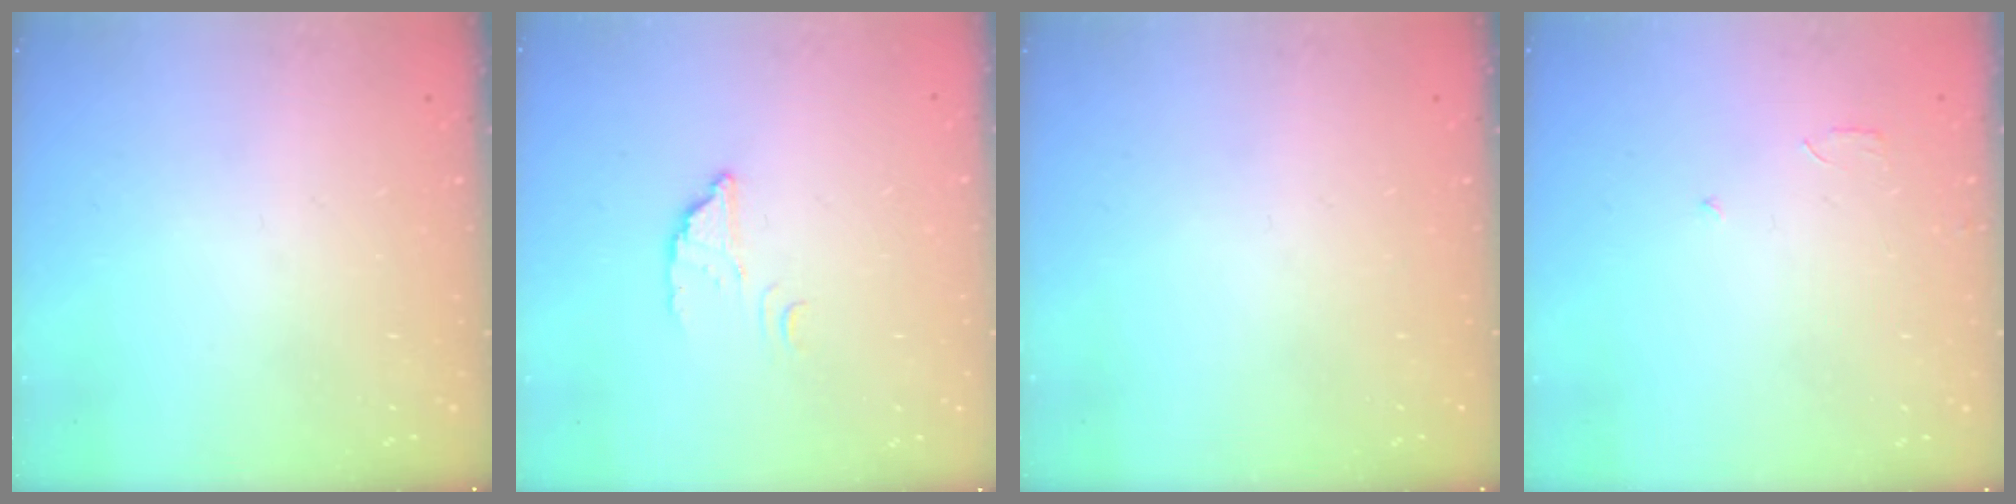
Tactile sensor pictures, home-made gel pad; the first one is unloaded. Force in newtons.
{"total": 2.5, "press": 2.5, "slide": 0.1}
{"total": 0.0}
{"total": 2.6, "press": 2.6, "slide": 0.2}